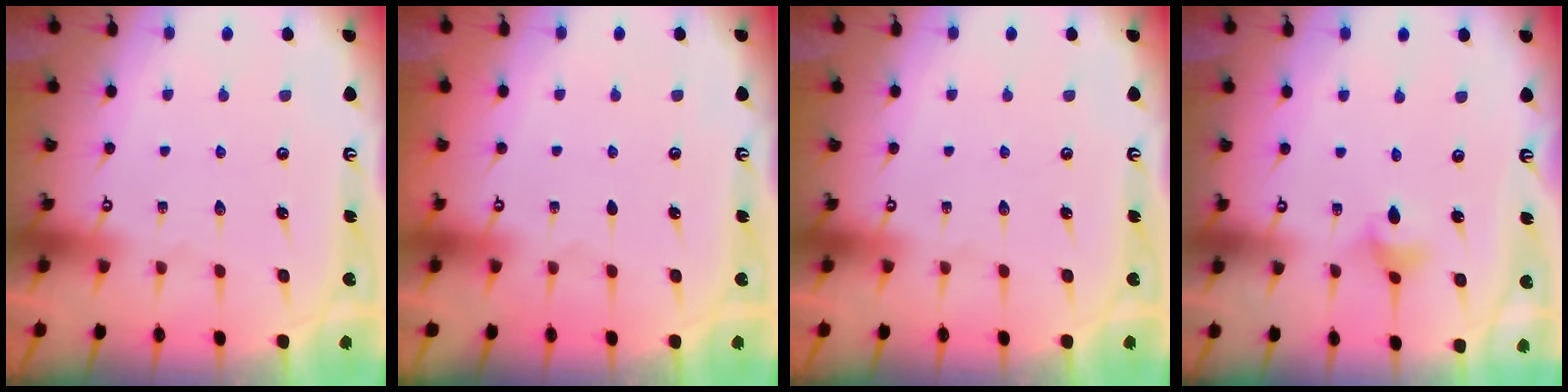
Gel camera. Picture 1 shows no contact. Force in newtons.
{"total": 0.0}
{"total": 0.0}
{"total": 3.0, "press": 2.9, "slide": 0.6}